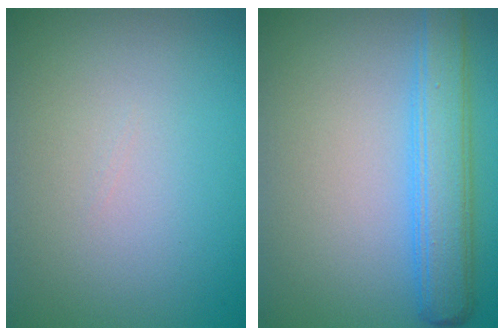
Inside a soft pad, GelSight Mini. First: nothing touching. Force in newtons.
{"total": 4.5, "press": 4.5, "slide": 0.2}